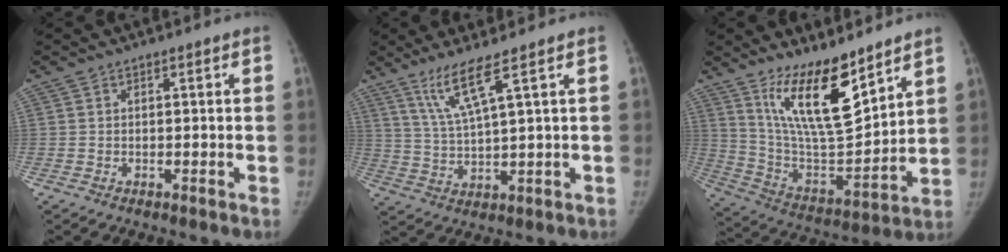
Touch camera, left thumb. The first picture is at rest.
{"total": 7.1, "force": [4.9, 0.1, 5.1], "torque": [-0.105, -0.036, 0.107]}
{"total": 17.1, "force": [11.4, 5.0, 11.7], "torque": [-0.162, -0.084, 0.219]}